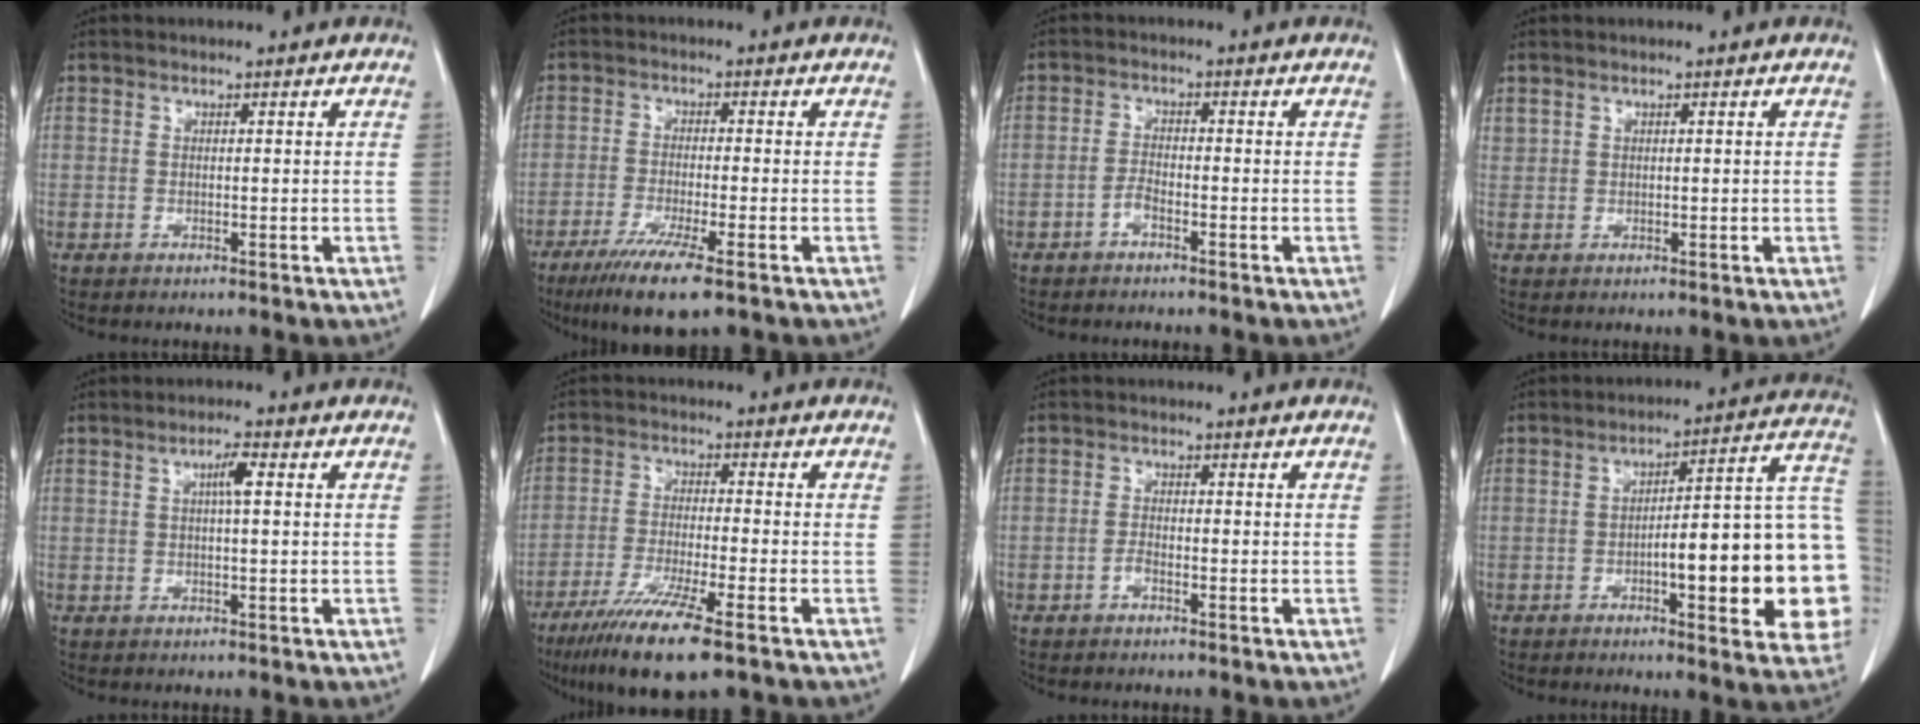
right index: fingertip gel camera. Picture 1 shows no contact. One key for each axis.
{"total": 8.4, "fx": -5.3, "fy": 0.3, "fz": 6.5, "tx": -0.116, "ty": -0.023, "tz": -0.087}
{"total": 1.9, "fx": -1.3, "fy": 0.5, "fz": 1.2, "tx": -0.021, "ty": 0.003, "tz": -0.027}
{"total": 1.0, "fx": 0.7, "fy": 0.6, "fz": 0.3, "tx": -0.006, "ty": 0.010, "tz": 0.019}
{"total": 2.6, "fx": 0.6, "fy": 0.2, "fz": 2.5, "tx": -0.044, "ty": 0.004, "tz": 0.010}
{"total": 11.1, "fx": -7.0, "fy": 0.4, "fz": 8.5, "tx": -0.155, "ty": -0.031, "tz": -0.120}
{"total": 1.2, "fx": -0.9, "fy": 0.3, "fz": 0.8, "tx": -0.013, "ty": 0.003, "tz": -0.017}
{"total": 20.5, "fx": -4.0, "fy": 3.7, "fz": 19.8, "tx": -0.173, "ty": 0.036, "tz": -0.041}